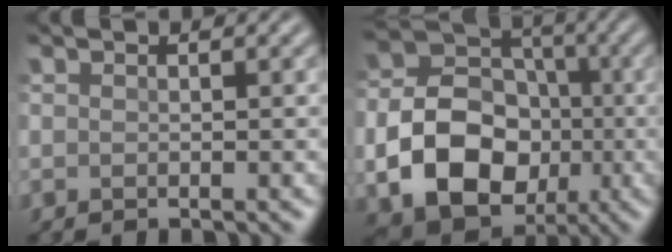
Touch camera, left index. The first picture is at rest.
{"total": 10.6, "force": [-2.6, 8.1, 6.4], "torque": [-0.116, -0.014, -0.046]}